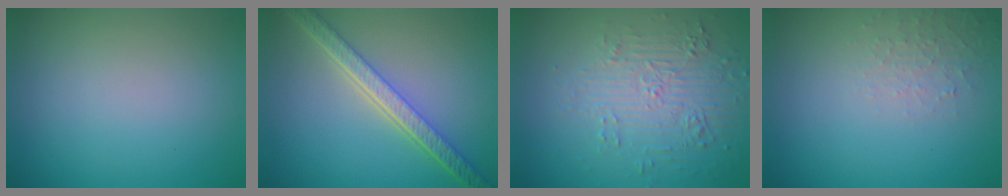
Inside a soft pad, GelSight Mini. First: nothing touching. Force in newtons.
{"total": 5.7, "press": 4.3, "slide": 3.7}
{"total": 4.4, "press": 3.7, "slide": 2.4}
{"total": 1.8, "press": 1.8, "slide": 0.4}